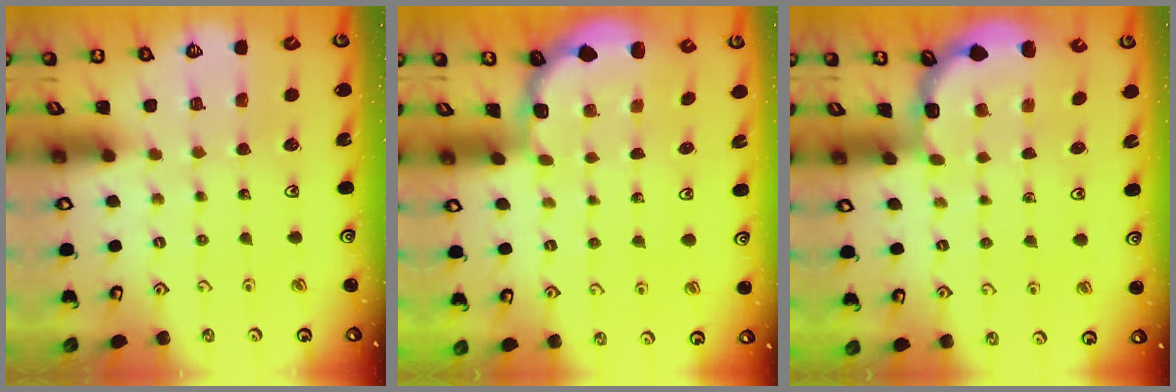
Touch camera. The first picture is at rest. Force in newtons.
{"total": 1.9, "press": 1.8, "slide": 0.7}
{"total": 1.9, "press": 1.9, "slide": 0.3}